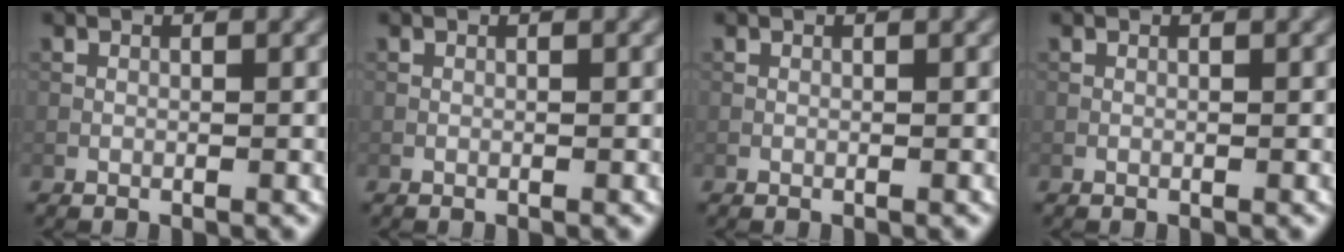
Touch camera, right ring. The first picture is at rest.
{"total": 0.0}
{"total": 0.0}
{"total": 0.0}